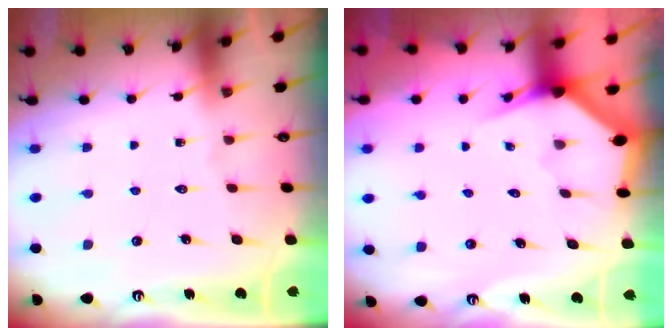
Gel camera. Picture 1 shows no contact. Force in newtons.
{"total": 2.6, "press": 2.6, "slide": 0.1}